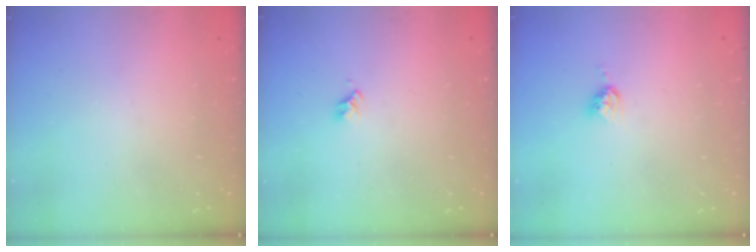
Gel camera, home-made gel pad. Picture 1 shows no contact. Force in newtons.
{"total": 2.7, "press": 2.7, "slide": 0.2}
{"total": 4.5, "press": 4.4, "slide": 0.5}